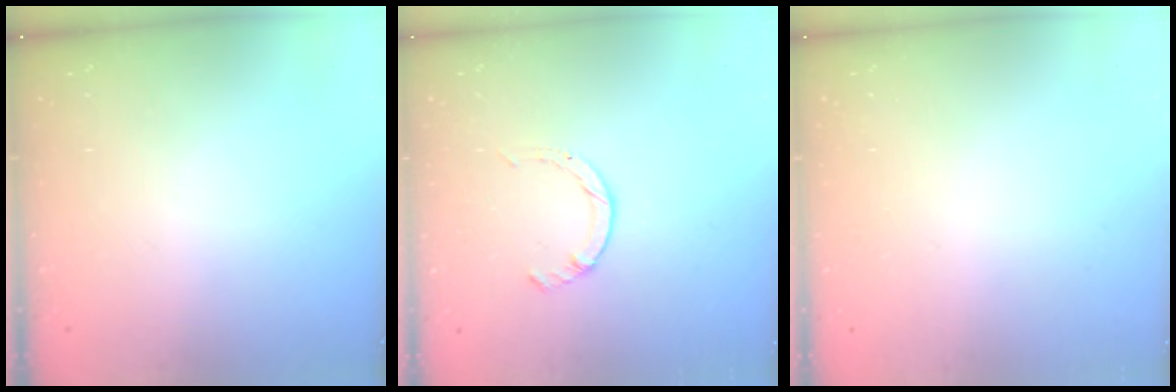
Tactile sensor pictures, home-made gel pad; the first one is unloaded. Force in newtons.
{"total": 1.7, "press": 1.7, "slide": 0.2}
{"total": 2.7, "press": 2.7, "slide": 0.2}